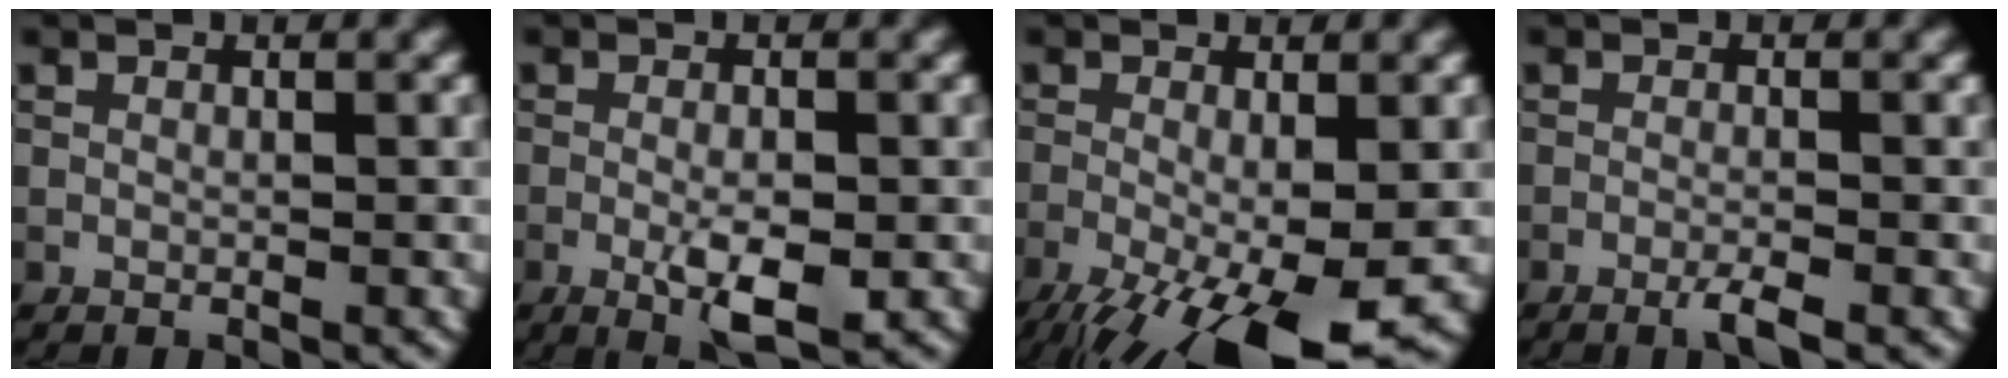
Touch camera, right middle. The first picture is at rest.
{"total": 4.0, "force": [-1.3, 1.1, 3.6], "torque": [-0.063, -0.004, -0.021]}
{"total": 10.5, "force": [-5.0, 2.9, 8.7], "torque": [-0.158, -0.029, -0.086]}
{"total": 2.0, "force": [-1.1, 0.2, 1.6], "torque": [-0.025, 0.002, -0.026]}